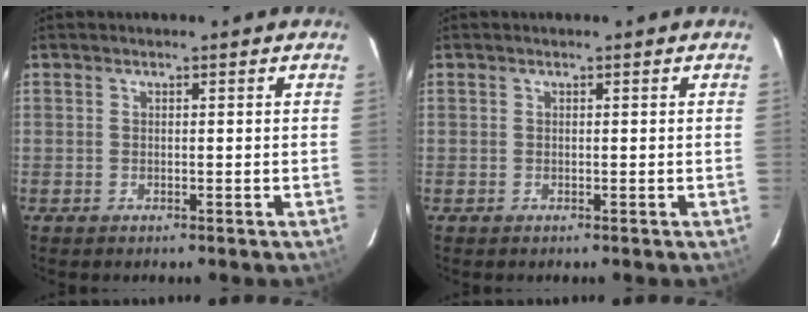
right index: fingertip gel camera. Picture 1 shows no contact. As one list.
[{"total": 0.0}]